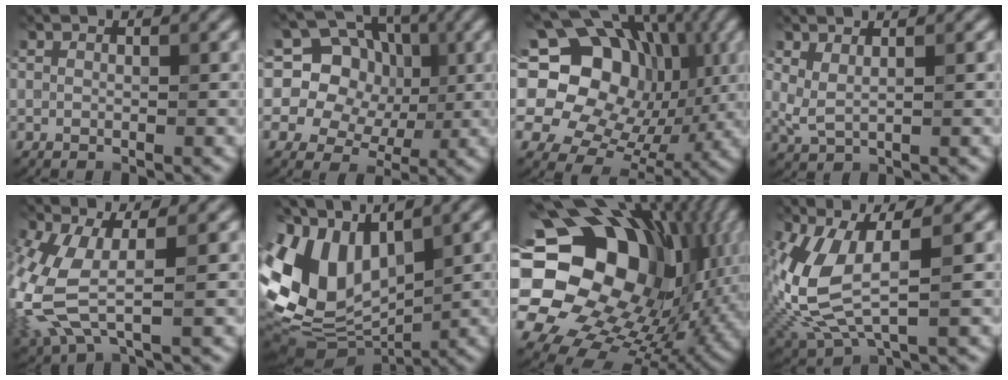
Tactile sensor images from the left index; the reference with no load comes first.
{"total": 16.9, "force": [6.0, 14.1, 7.2], "torque": [-0.147, 0.065, 0.081]}
{"total": 17.7, "force": [4.2, 14.5, 9.2], "torque": [-0.181, 0.037, 0.064]}
{"total": 1.6, "force": [1.0, 0.6, 1.2], "torque": [-0.031, -0.006, 0.023]}
{"total": 7.0, "force": [-0.2, 3.6, 6.0], "torque": [-0.168, -0.010, 0.001]}
{"total": 10.7, "force": [0.5, 7.1, 8.0], "torque": [-0.176, -0.006, 0.002]}
{"total": 22.7, "force": [2.6, 17.6, 14.1], "torque": [-0.268, 0.001, 0.031]}
{"total": 7.8, "force": [0.2, 3.6, 6.9], "torque": [-0.178, -0.011, 0.012]}